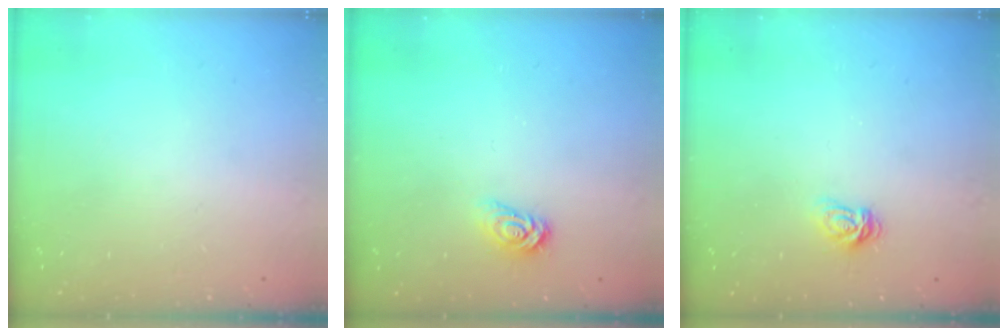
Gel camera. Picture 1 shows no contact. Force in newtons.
{"total": 3.2, "press": 3.2, "slide": 0.3}
{"total": 6.2, "press": 6.2, "slide": 0.4}